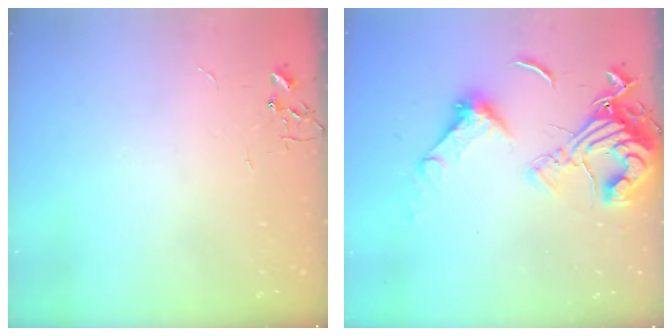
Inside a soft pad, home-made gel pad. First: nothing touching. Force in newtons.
{"total": 17.3, "press": 17.2, "slide": 1.5}